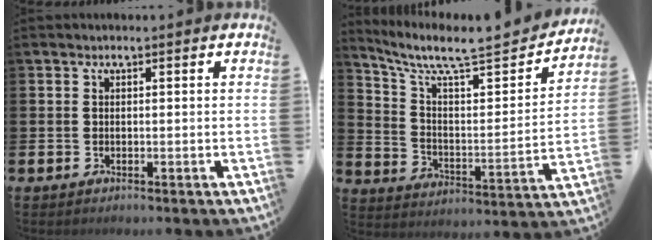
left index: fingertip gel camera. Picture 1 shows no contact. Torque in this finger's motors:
{"motor_torque": [0.75, -1.39, 0.30, 0.16]}